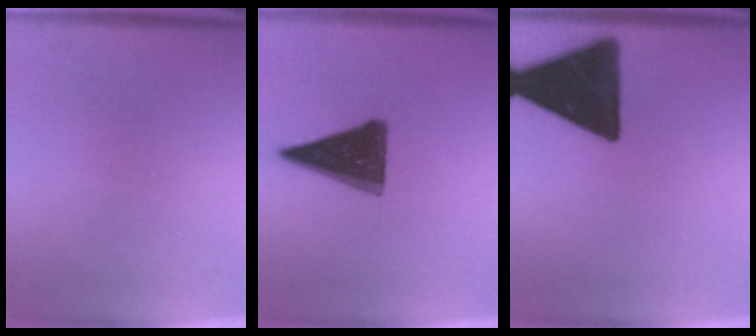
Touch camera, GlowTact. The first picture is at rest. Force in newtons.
{"total": 14.2}
{"total": 18.6}